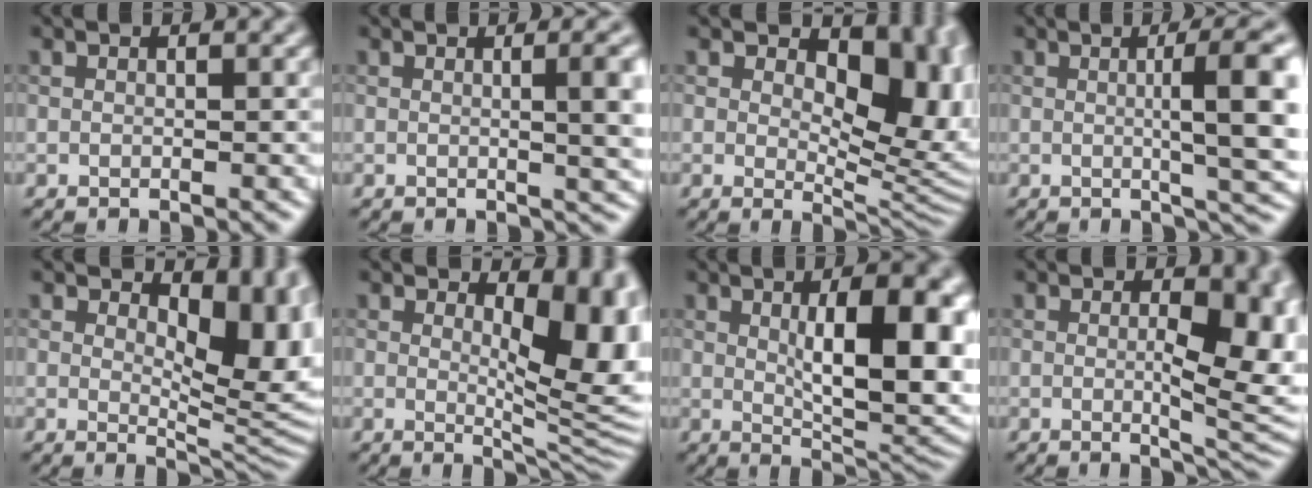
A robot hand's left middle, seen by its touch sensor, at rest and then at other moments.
{"total": 5.6, "force": [0.5, 1.8, 5.2], "torque": [-0.049, 0.009, 0.006]}
{"total": 11.1, "force": [2.9, 6.1, 8.8], "torque": [-0.110, -0.015, 0.049]}
{"total": 7.5, "force": [0.5, 1.5, 7.3], "torque": [-0.092, 0.008, 0.007]}
{"total": 7.7, "force": [2.4, 4.1, 6.1], "torque": [-0.084, -0.017, 0.036]}
{"total": 8.5, "force": [2.0, 3.6, 7.5], "torque": [-0.098, -0.016, 0.037]}
{"total": 10.5, "force": [1.4, 3.6, 9.7], "torque": [-0.130, -0.004, 0.030]}
{"total": 8.1, "force": [0.1, 3.2, 7.4], "torque": [-0.093, -0.007, 0.006]}